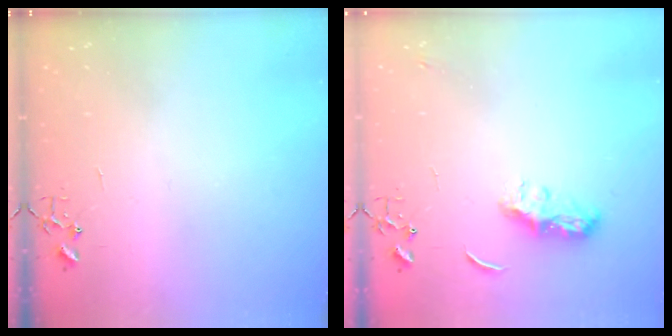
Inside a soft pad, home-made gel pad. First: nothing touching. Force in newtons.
{"total": 8.1, "press": 8.1, "slide": 0.6}